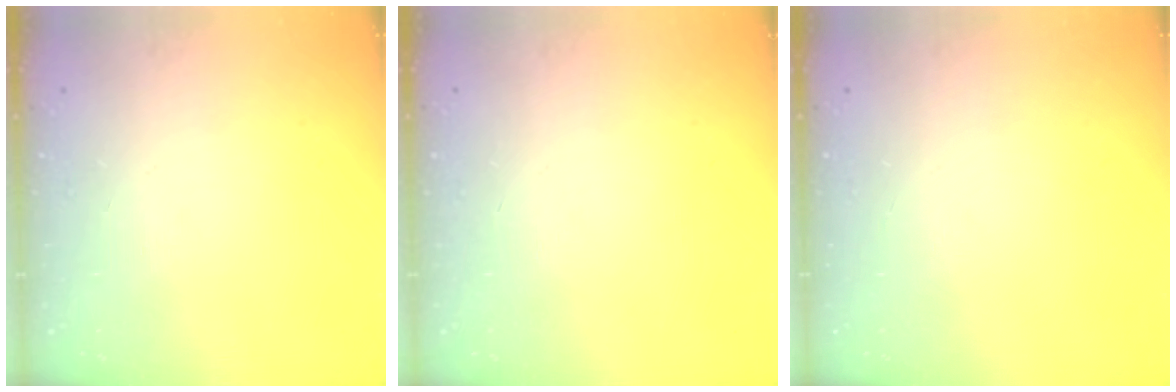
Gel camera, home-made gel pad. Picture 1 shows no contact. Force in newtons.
{"total": 0.0}
{"total": 0.0}